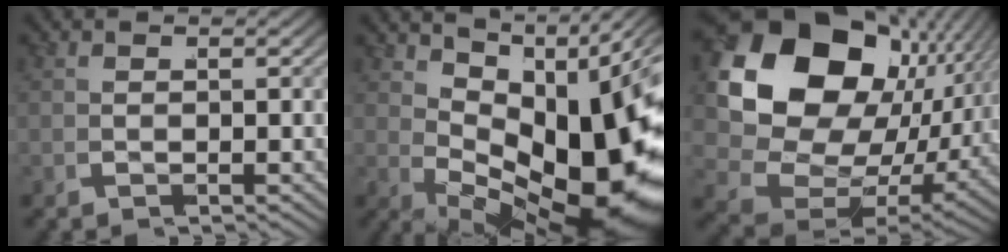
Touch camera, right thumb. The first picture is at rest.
{"total": 18.7, "force": [-0.5, 10.8, 15.3], "torque": [-0.225, -0.040, 0.027]}
{"total": 18.7, "force": [0.9, 13.0, 13.4], "torque": [-0.268, -0.044, 0.040]}